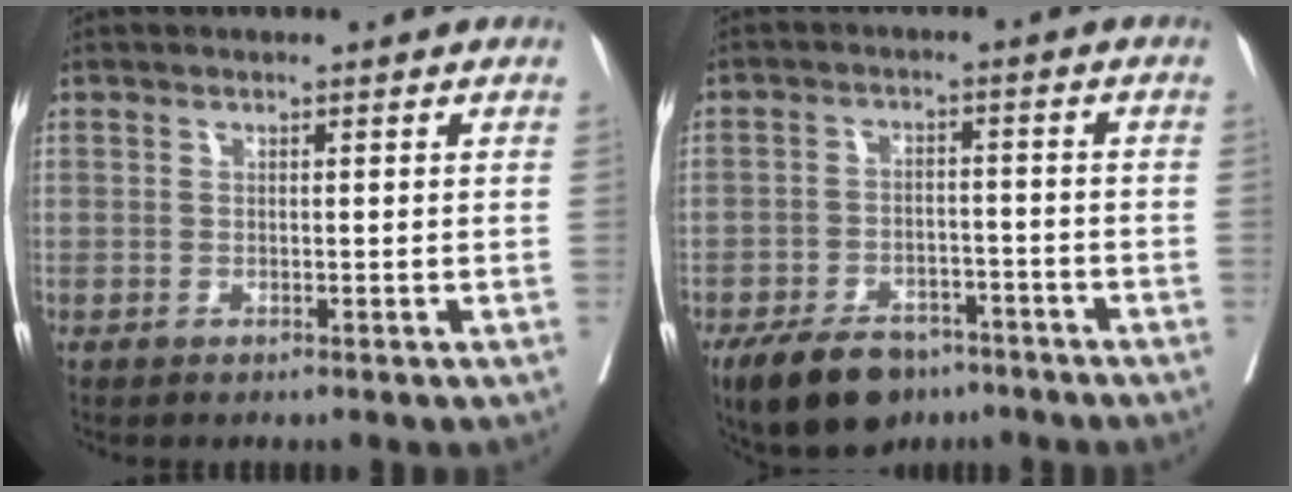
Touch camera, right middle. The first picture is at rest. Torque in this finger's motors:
{"motor_torque": [0.85, -0.71, 0.14, 0.04]}